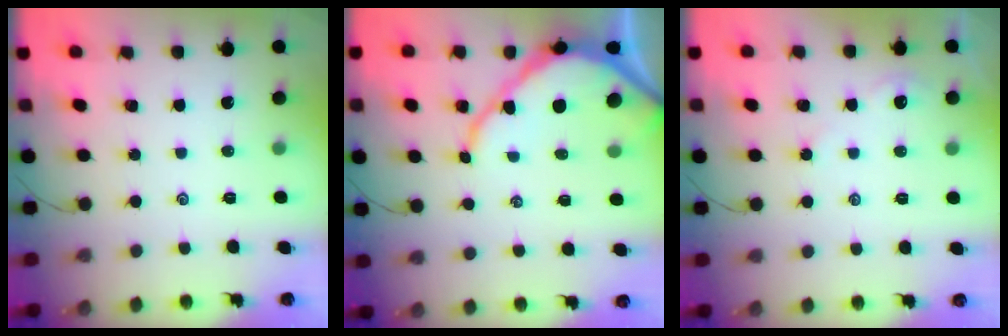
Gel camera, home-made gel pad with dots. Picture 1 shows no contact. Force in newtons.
{"total": 9.1, "press": 9.0, "slide": 0.7}
{"total": 1.4, "press": 1.3, "slide": 0.4}